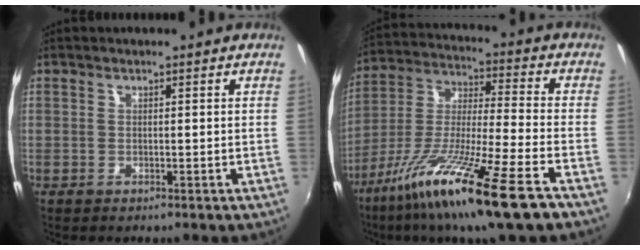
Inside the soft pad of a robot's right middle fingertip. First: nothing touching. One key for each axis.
{"total": 19.8, "fx": -12.4, "fy": 0.8, "fz": 15.4, "tx": -0.292, "ty": -0.050, "tz": -0.222}